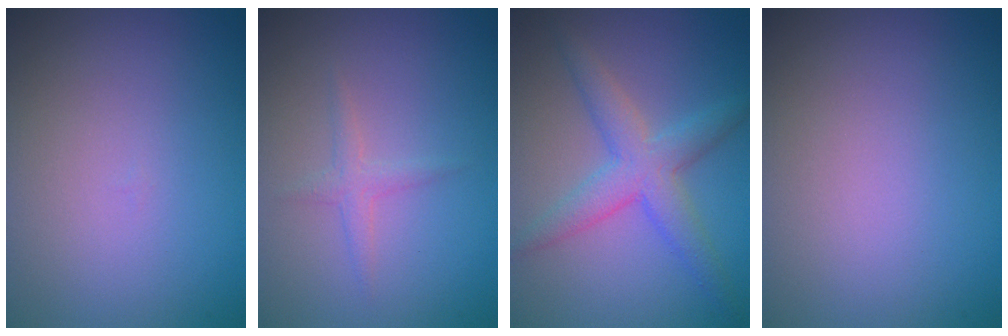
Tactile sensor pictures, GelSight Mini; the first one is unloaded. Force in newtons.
{"total": 1.2, "press": 1.2, "slide": 0.0}
{"total": 4.3, "press": 4.3, "slide": 0.1}
{"total": 0.0}